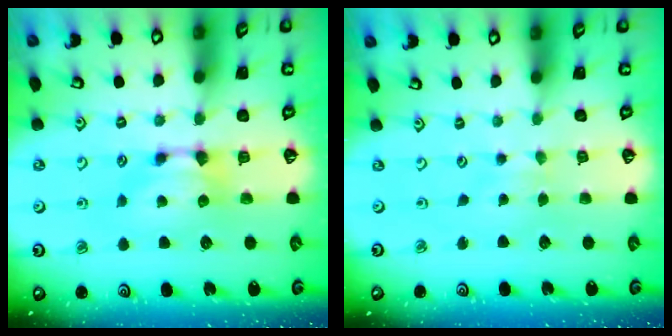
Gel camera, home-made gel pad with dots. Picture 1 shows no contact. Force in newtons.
{"total": 2.8, "press": 2.8, "slide": 0.2}